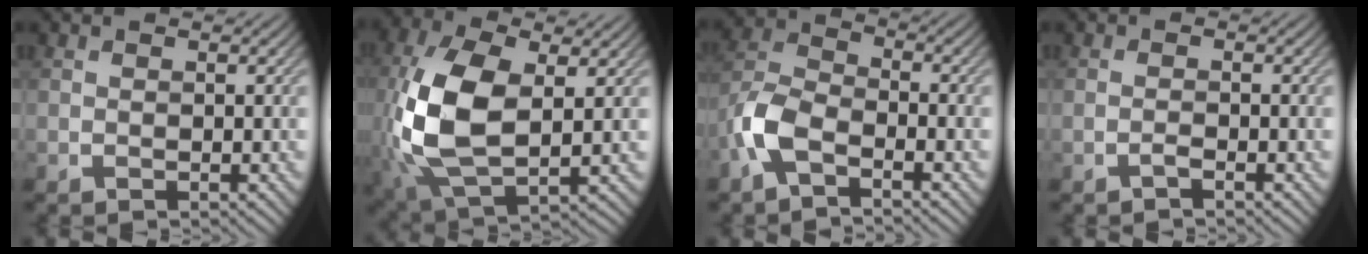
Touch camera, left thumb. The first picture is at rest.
{"total": 13.8, "force": [0.2, 7.4, 11.7], "torque": [-0.292, 0.001, 0.005]}
{"total": 6.9, "force": [-3.7, 3.1, 4.9], "torque": [-0.114, 0.000, -0.096]}
{"total": 0.9, "force": [-0.7, 0.0, 0.6], "torque": [-0.013, 0.004, -0.017]}